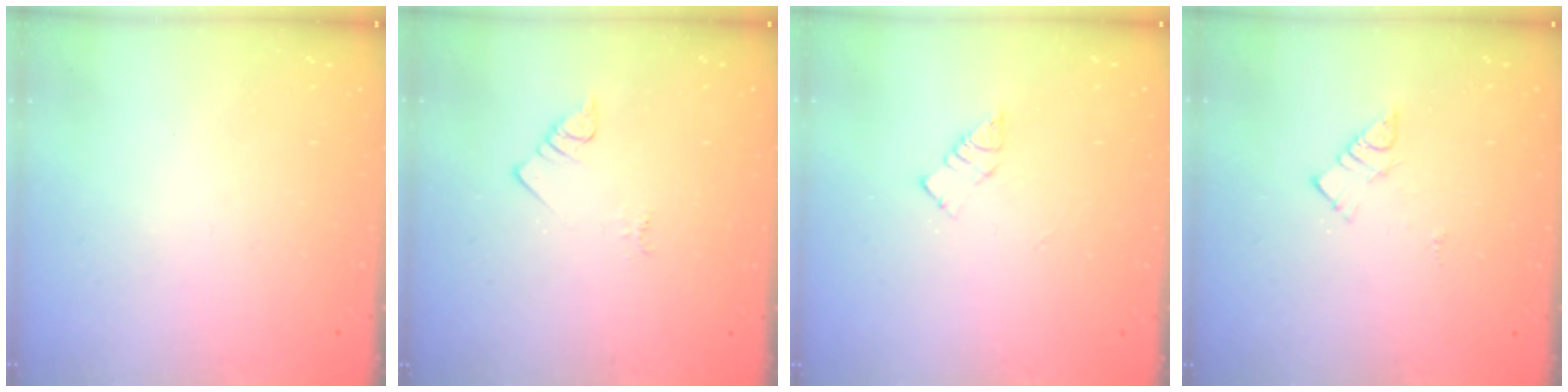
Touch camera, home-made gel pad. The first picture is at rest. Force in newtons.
{"total": 2.3, "press": 2.3, "slide": 0.4}
{"total": 5.1, "press": 5.1, "slide": 0.2}
{"total": 5.6, "press": 5.6, "slide": 0.1}